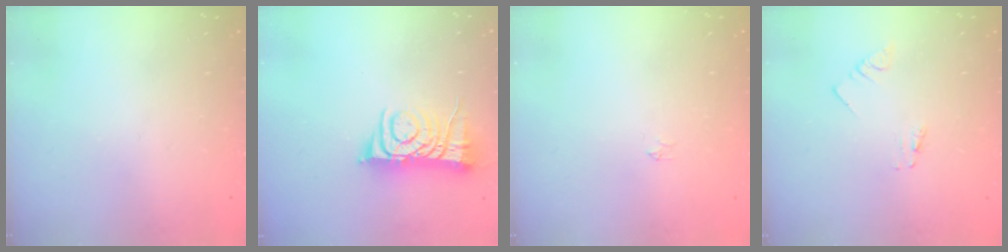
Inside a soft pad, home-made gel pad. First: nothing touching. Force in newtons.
{"total": 8.6, "press": 8.5, "slide": 1.0}
{"total": 2.2, "press": 2.2, "slide": 0.3}
{"total": 0.7, "press": 0.7, "slide": 0.1}